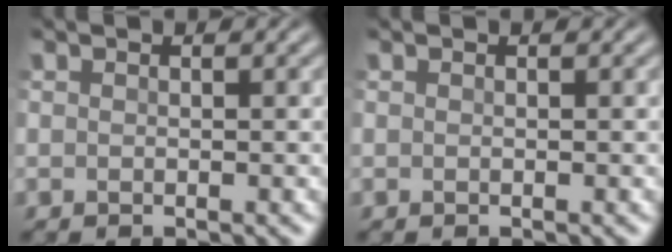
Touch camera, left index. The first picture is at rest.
{"total": 0.0}